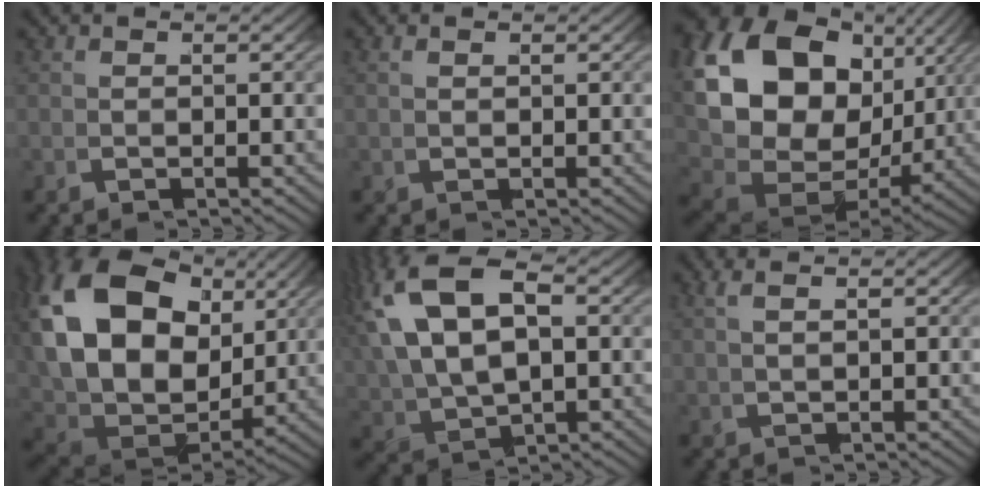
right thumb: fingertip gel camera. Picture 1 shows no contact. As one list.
[{"total": 1.1, "force": [0.3, 0.8, 0.7], "torque": [-0.019, -0.003, 0.012]}, {"total": 23.6, "force": [3.1, 17.0, 16.0], "torque": [-0.332, -0.014, 0.051]}, {"total": 20.2, "force": [2.2, 14.4, 14.0], "torque": [-0.328, -0.038, 0.047]}, {"total": 10.7, "force": [1.5, 7.4, 7.7], "torque": [-0.191, -0.024, 0.043]}, {"total": 1.5, "force": [1.0, 0.1, 1.1], "torque": [-0.022, 0.011, 0.021]}]